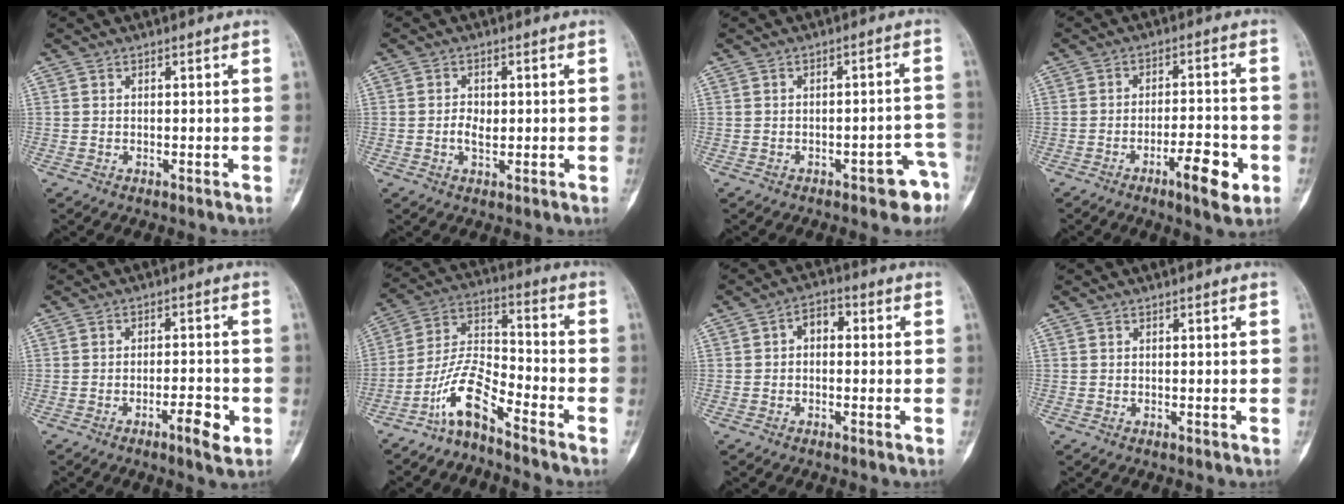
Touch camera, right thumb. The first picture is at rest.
{"total": 2.7, "force": [-0.2, 1.7, 2.0], "torque": [-0.030, 0.002, -0.004]}
{"total": 6.6, "force": [-3.8, 2.7, 4.7], "torque": [-0.032, 0.036, -0.041]}
{"total": 8.5, "force": [-3.8, 2.4, 7.2], "torque": [-0.104, 0.019, -0.056]}
{"total": 5.3, "force": [-2.4, 1.3, 4.5], "torque": [-0.068, 0.011, -0.035]}
{"total": 9.6, "force": [-7.1, 2.3, 6.0], "torque": [-0.127, 0.077, -0.145]}
{"total": 3.9, "force": [0.1, 2.7, 2.8], "torque": [-0.026, 0.016, -0.012]}
{"total": 0.0}